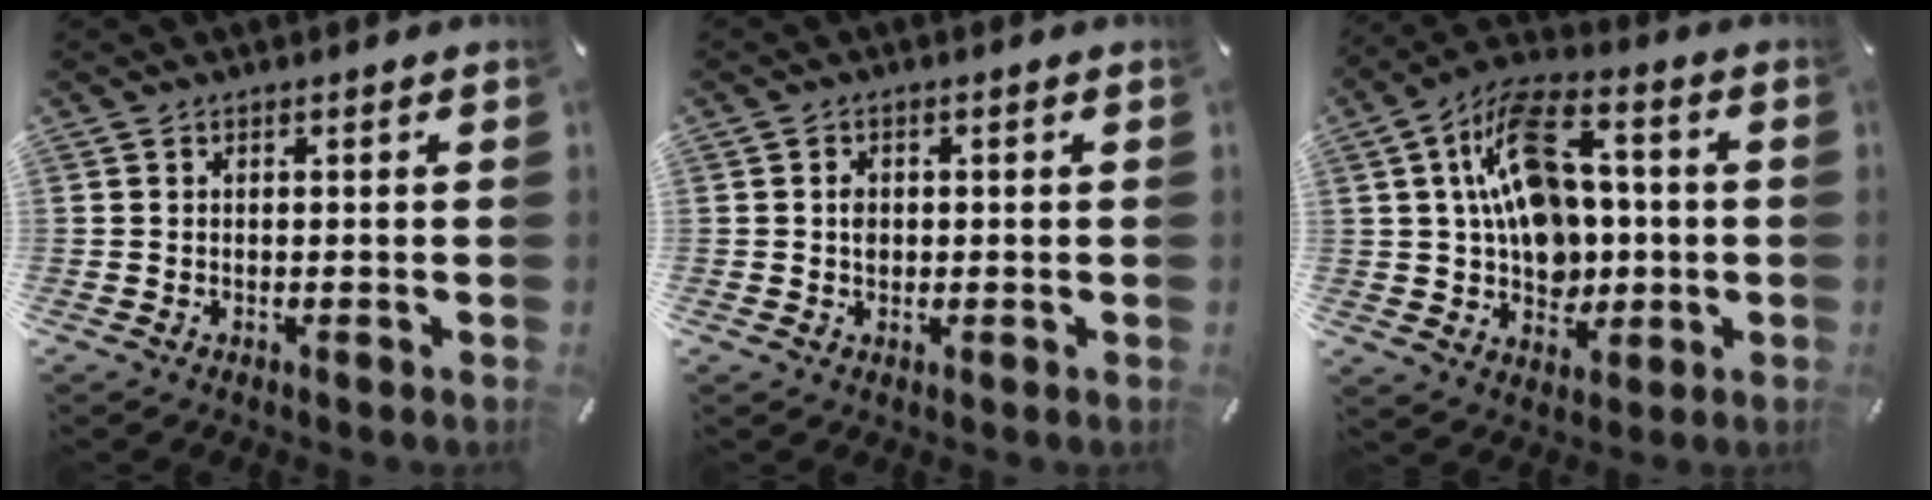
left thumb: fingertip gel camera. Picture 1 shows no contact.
{"total": 2.1, "force": [0.0, 1.7, 1.2], "torque": [-0.026, 0.005, -0.001]}
{"total": 16.3, "force": [2.6, 11.9, 10.8], "torque": [-0.203, 0.005, 0.050]}